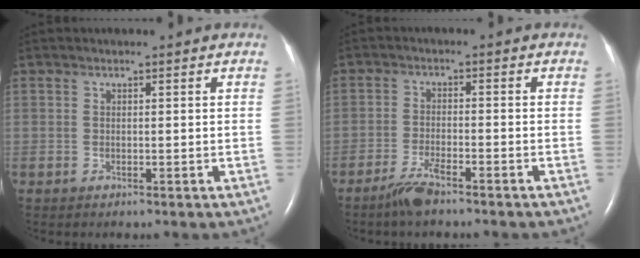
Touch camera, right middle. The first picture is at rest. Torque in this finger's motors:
{"motor_torque": [0.03, -0.01, 0.01, 0.03]}